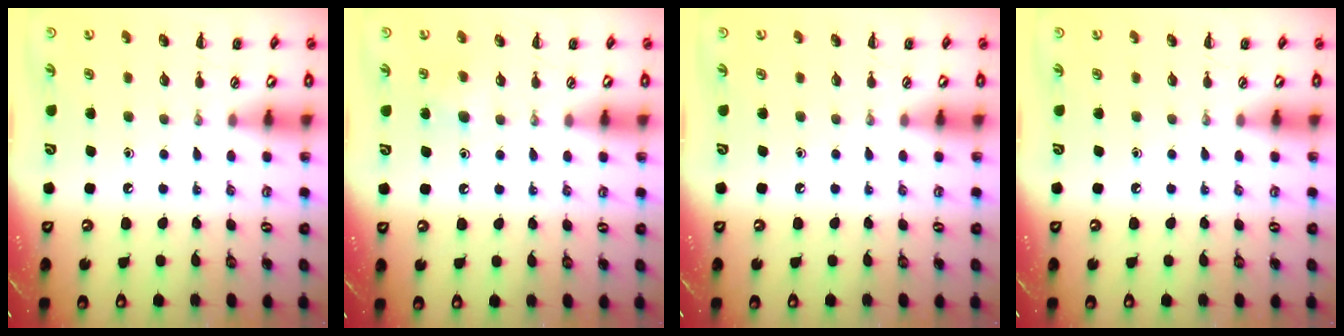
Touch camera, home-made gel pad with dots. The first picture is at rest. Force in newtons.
{"total": 6.3, "press": 6.1, "slide": 1.6}
{"total": 0.0}
{"total": 0.0}